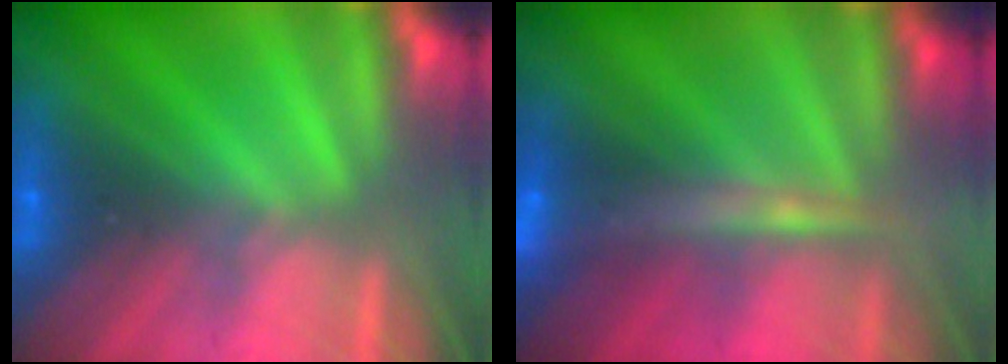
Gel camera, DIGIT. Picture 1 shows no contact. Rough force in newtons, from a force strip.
{"total": 4.8}